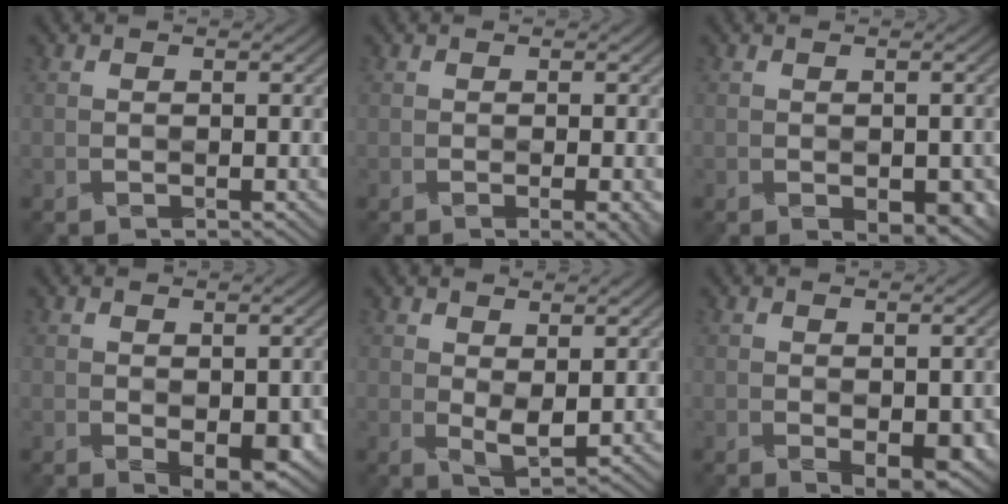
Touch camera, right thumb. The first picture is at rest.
{"total": 2.0, "force": [-0.7, 0.6, 1.8], "torque": [-0.024, -0.002, -0.009]}
{"total": 3.6, "force": [-1.4, 1.9, 2.7], "torque": [-0.042, -0.015, -0.015]}
{"total": 3.7, "force": [-0.9, 1.9, 3.0], "torque": [-0.048, -0.011, -0.010]}
{"total": 2.7, "force": [1.1, 1.0, 2.3], "torque": [-0.046, -0.004, 0.021]}
{"total": 3.4, "force": [-0.9, 1.7, 2.8], "torque": [-0.044, -0.012, -0.010]}